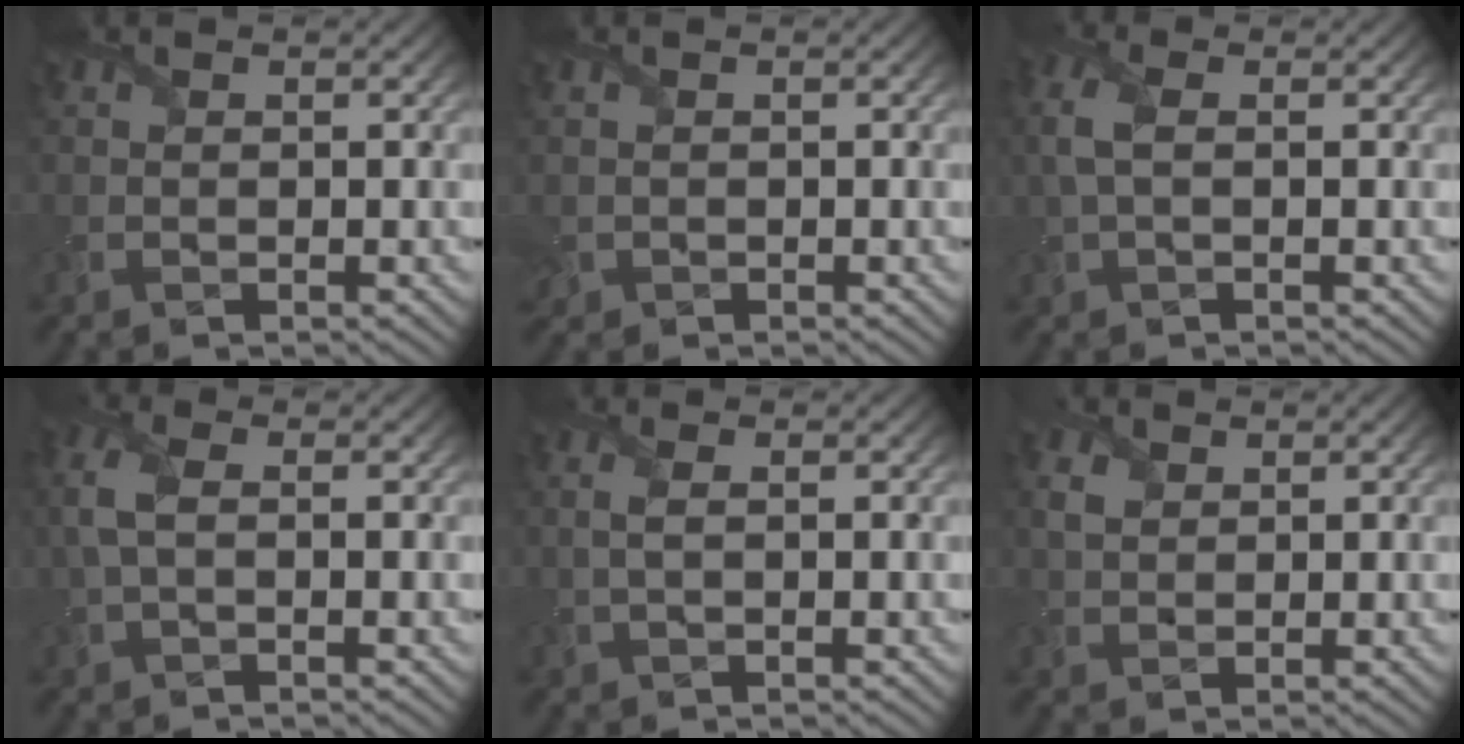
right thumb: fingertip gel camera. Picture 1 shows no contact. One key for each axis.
{"total": 1.0, "fx": -0.1, "fy": 1.0, "fz": 0.2, "tx": -0.012, "ty": -0.003, "tz": -0.004}
{"total": 3.7, "fx": 0.4, "fy": 1.8, "fz": 3.2, "tx": -0.091, "ty": 0.011, "tz": 0.005}
{"total": 4.2, "fx": 0.2, "fy": 2.1, "fz": 3.7, "tx": -0.100, "ty": 0.013, "tz": 0.002}
{"total": 1.9, "fx": 0.0, "fy": 0.4, "fz": 1.9, "tx": -0.046, "ty": 0.004, "tz": 0.001}
{"total": 2.4, "fx": 1.0, "fy": 1.7, "fz": 1.4, "tx": -0.042, "ty": 0.005, "tz": 0.018}